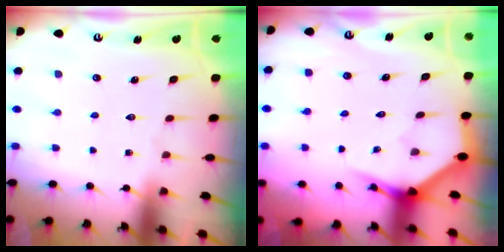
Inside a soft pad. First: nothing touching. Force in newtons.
{"total": 4.0, "press": 4.0, "slide": 0.2}